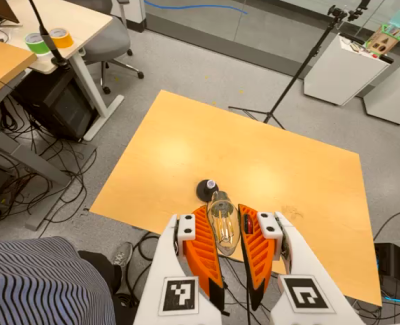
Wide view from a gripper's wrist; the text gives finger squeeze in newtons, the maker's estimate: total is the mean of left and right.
{"total": 19.1, "left": 23.8, "right": 14.4}